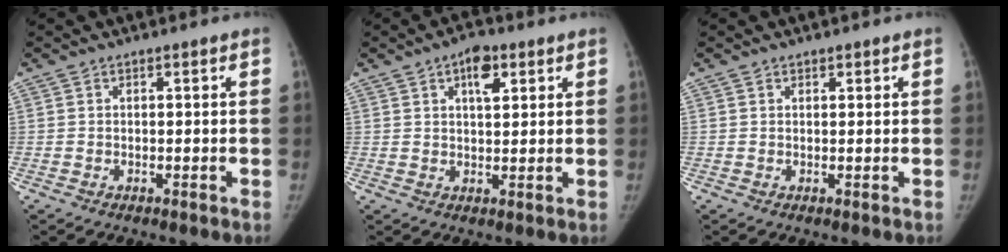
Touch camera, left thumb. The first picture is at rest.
{"total": 5.5, "force": [2.6, 2.8, 3.9], "torque": [-0.044, -0.008, 0.038]}
{"total": 0.8, "force": [0.6, 0.5, 0.1], "torque": [0.006, -0.004, 0.007]}